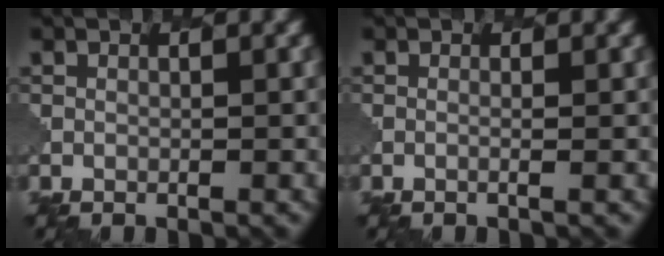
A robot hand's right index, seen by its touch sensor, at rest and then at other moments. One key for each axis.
{"total": 1.2, "fx": 0.3, "fy": 0.5, "fz": 1.0, "tx": -0.004, "ty": -0.003, "tz": -0.017}